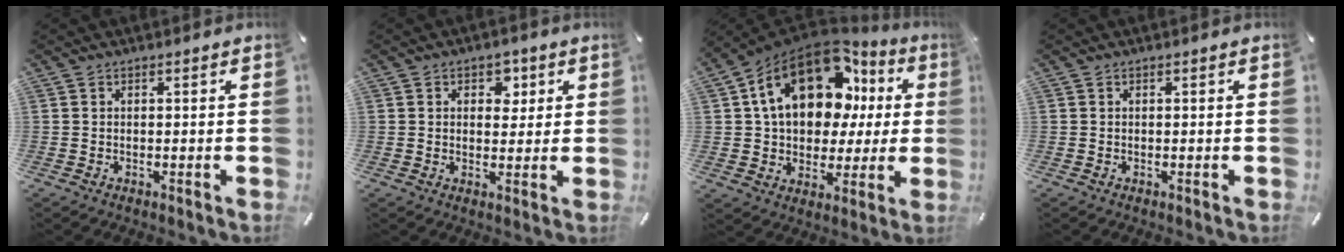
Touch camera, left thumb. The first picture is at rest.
{"total": 5.0, "force": [1.8, 3.7, 2.8], "torque": [-0.015, -0.008, 0.019]}
{"total": 20.0, "force": [7.4, 13.5, 12.8], "torque": [-0.221, -0.034, 0.130]}
{"total": 0.0}